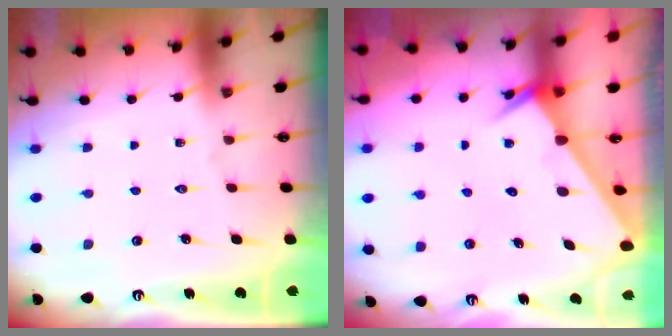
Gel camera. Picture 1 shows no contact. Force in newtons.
{"total": 2.3, "press": 2.3, "slide": 0.1}